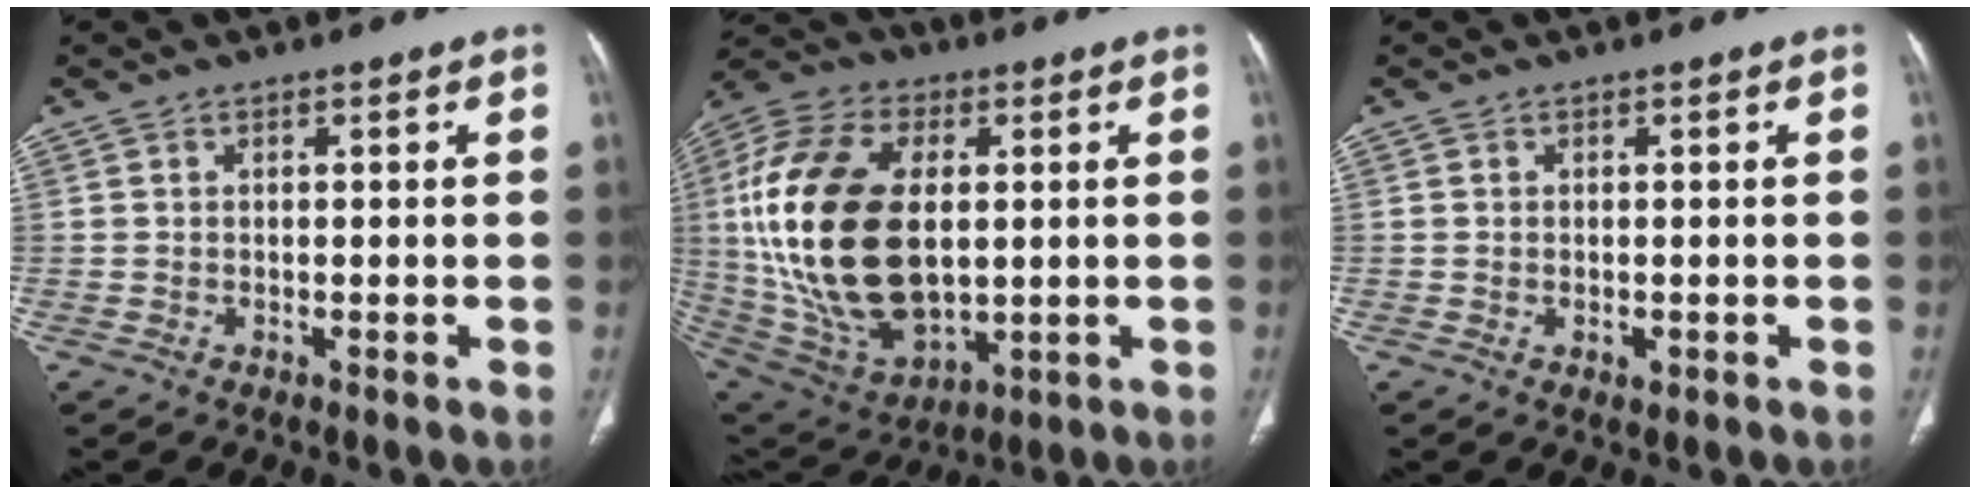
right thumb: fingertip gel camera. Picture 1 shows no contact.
{"total": 27.0, "force": [2.1, 15.8, 21.9], "torque": [-0.436, -0.011, 0.050]}
{"total": 1.1, "force": [-0.2, 0.8, 0.8], "torque": [-0.013, -0.003, -0.001]}